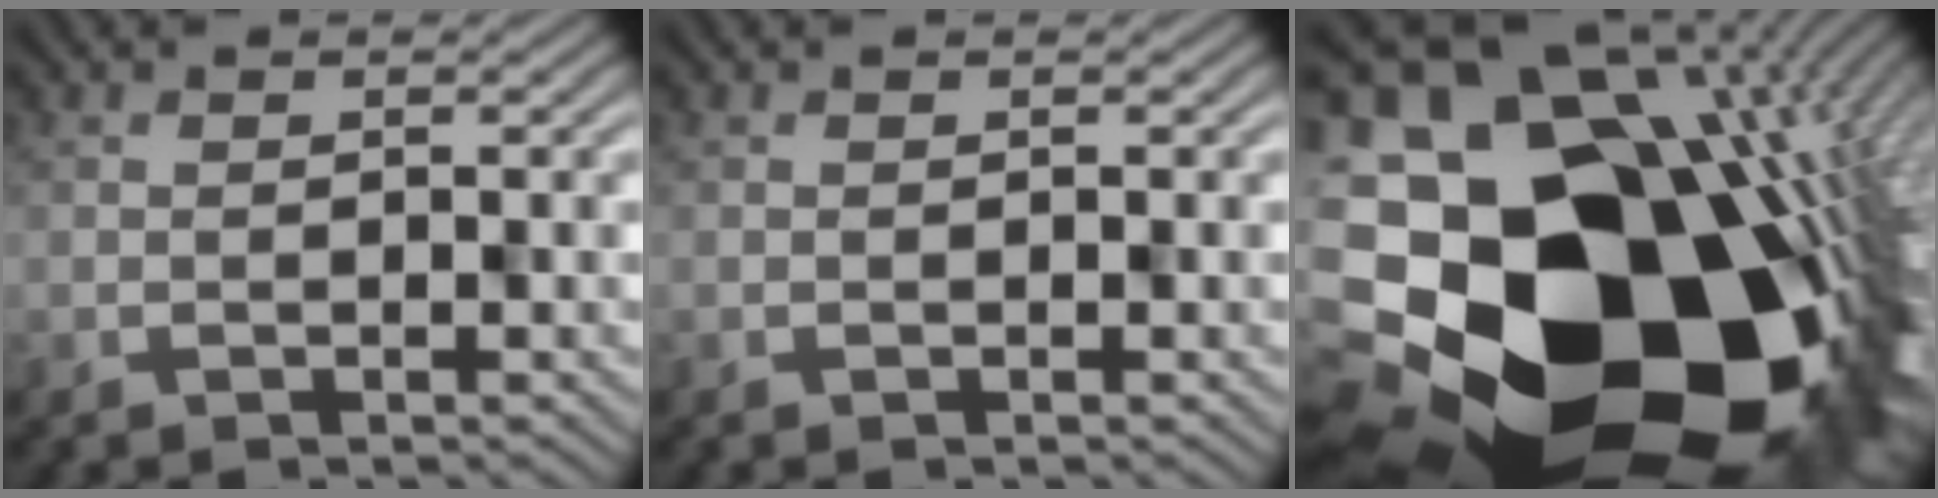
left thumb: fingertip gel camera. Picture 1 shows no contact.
{"total": 0.0}
{"total": 22.4, "force": [-3.2, 18.1, 12.8], "torque": [-0.211, -0.054, -0.071]}